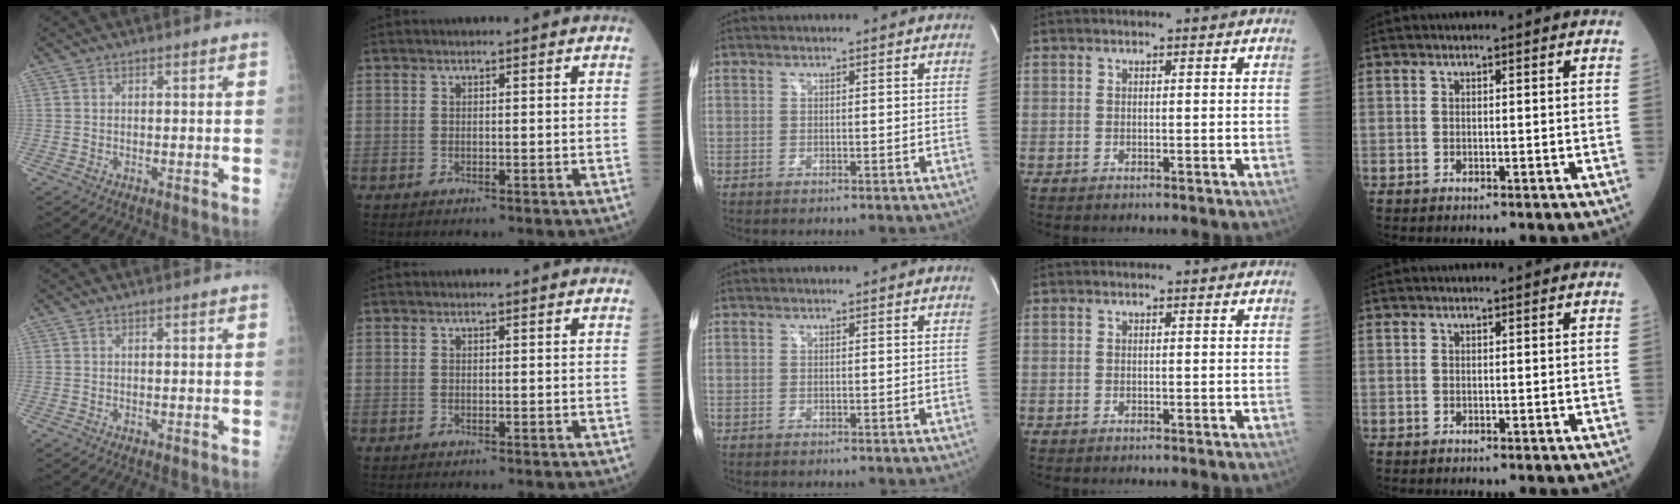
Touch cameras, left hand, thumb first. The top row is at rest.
{}